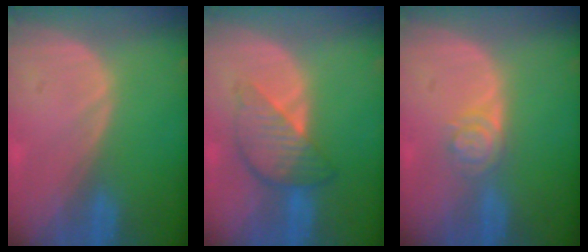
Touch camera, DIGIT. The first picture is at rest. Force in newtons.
{"total": 6.0, "press": 6.0, "slide": 0.4}
{"total": 3.9, "press": 3.5, "slide": 1.8}